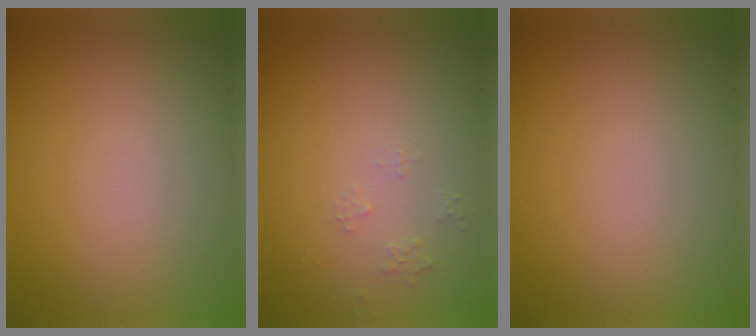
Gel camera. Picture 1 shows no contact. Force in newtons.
{"total": 0.6, "press": 0.4, "slide": 0.5}
{"total": 0.0}